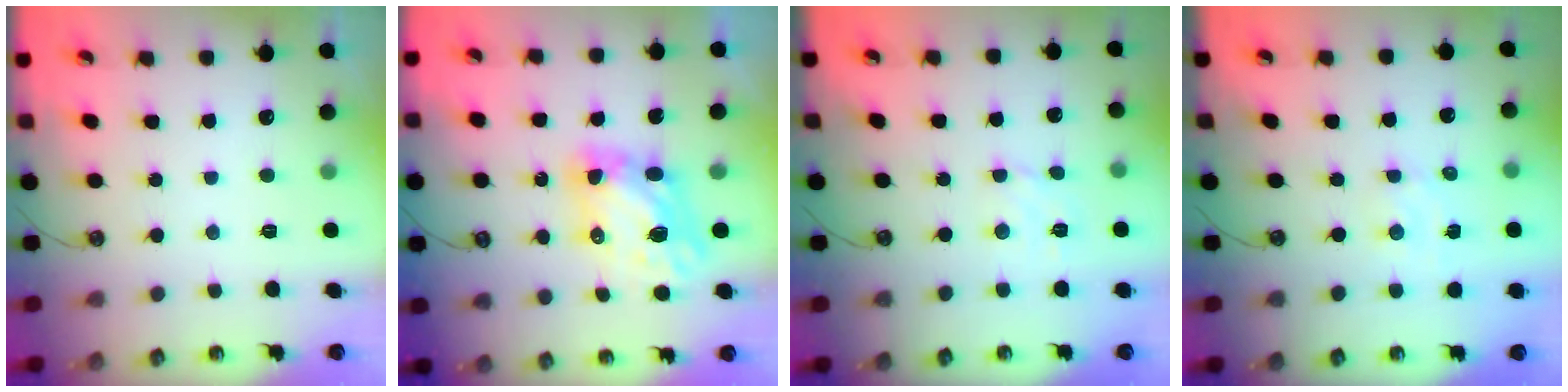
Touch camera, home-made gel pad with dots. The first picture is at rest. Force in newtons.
{"total": 7.5, "press": 7.5, "slide": 0.5}
{"total": 3.0, "press": 3.0, "slide": 0.3}
{"total": 2.6, "press": 2.6, "slide": 0.3}